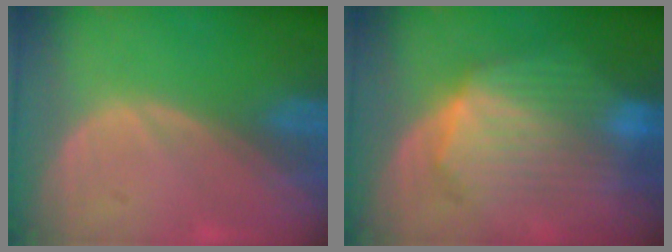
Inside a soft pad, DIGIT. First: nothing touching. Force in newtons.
{"total": 8.9, "press": 8.9, "slide": 0.4}